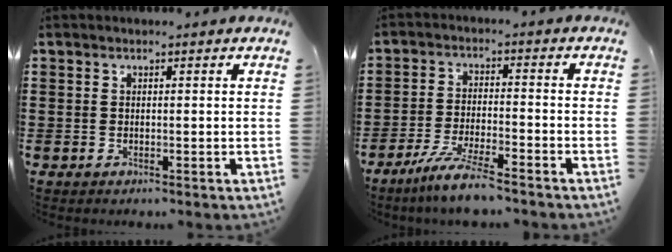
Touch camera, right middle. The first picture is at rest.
{"total": 6.4, "force": [-5.3, 0.1, 3.6], "torque": [-0.082, -0.016, -0.103]}